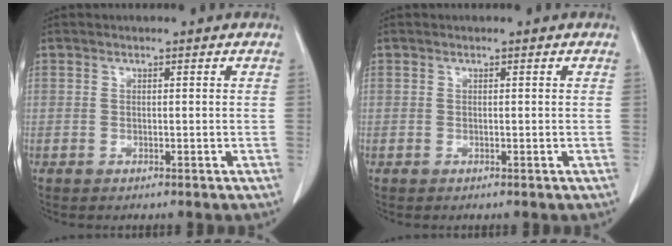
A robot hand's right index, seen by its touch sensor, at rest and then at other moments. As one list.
[{"total": 0.0}]